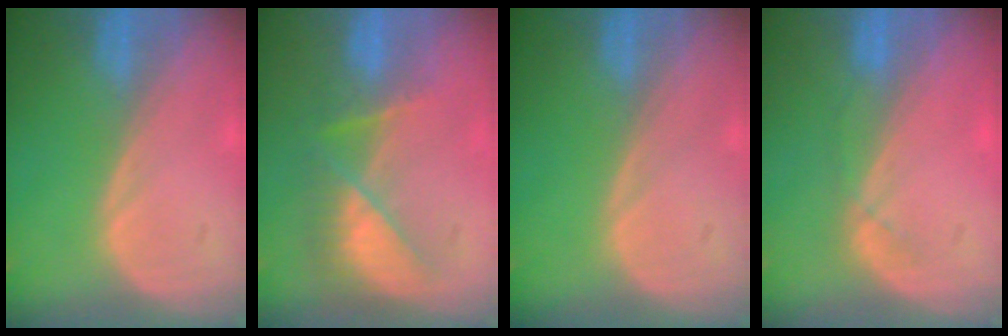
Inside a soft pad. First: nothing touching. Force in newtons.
{"total": 8.2, "press": 7.0, "slide": 4.3}
{"total": 0.0}
{"total": 2.1, "press": 1.9, "slide": 0.9}